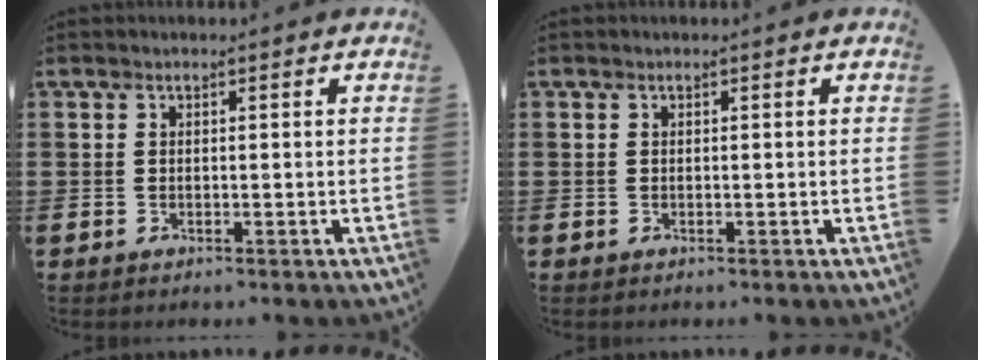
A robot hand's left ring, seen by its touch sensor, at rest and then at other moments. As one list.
[{"total": 0.0}]